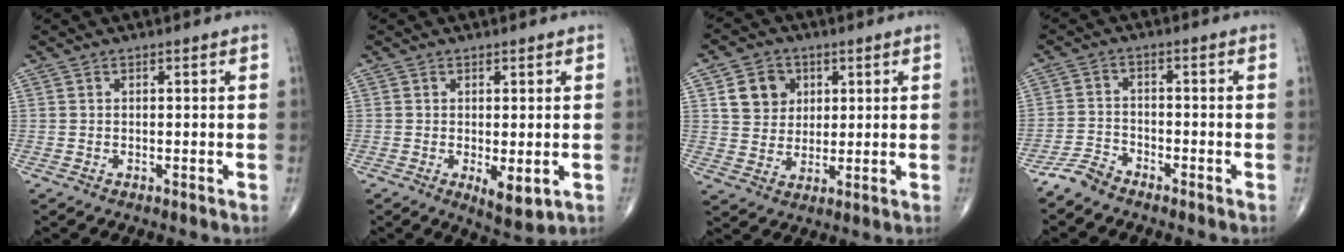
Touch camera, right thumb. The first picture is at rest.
{"total": 4.9, "force": [-1.0, 2.0, 4.4], "torque": [-0.062, -0.016, -0.007]}
{"total": 8.0, "force": [2.8, 6.9, 3.1], "torque": [-0.020, -0.009, 0.050]}
{"total": 3.8, "force": [-3.5, 1.2, 0.9], "torque": [-0.017, 0.008, -0.077]}